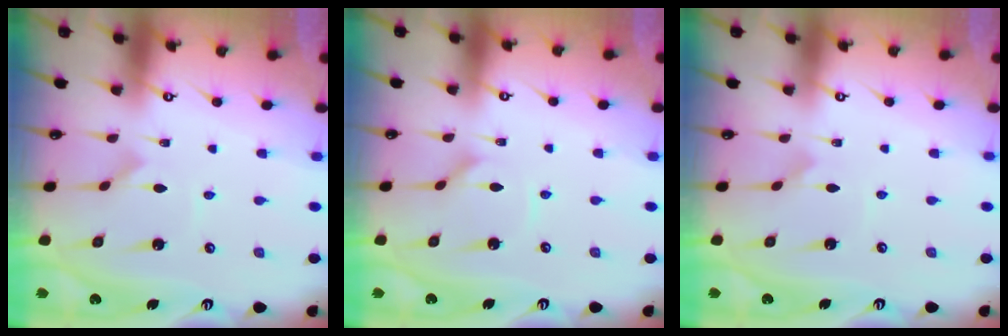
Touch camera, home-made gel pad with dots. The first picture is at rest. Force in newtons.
{"total": 2.1, "press": 2.1, "slide": 0.3}
{"total": 2.9, "press": 2.8, "slide": 0.3}